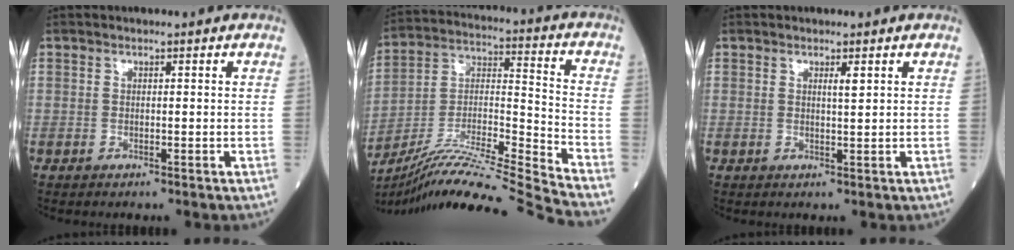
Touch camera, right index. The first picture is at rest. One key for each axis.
{"total": 22.1, "fx": -19.8, "fy": -3.0, "fz": 9.4, "tx": -0.187, "ty": -0.017, "tz": -0.340}
{"total": 1.2, "fx": 0.6, "fy": 0.0, "fz": 1.0, "tx": -0.019, "ty": -0.004, "tz": 0.009}